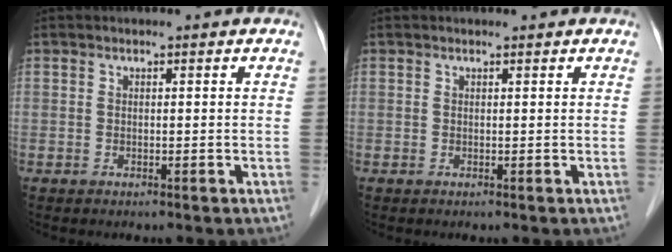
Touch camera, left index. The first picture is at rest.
{"total": 0.0}